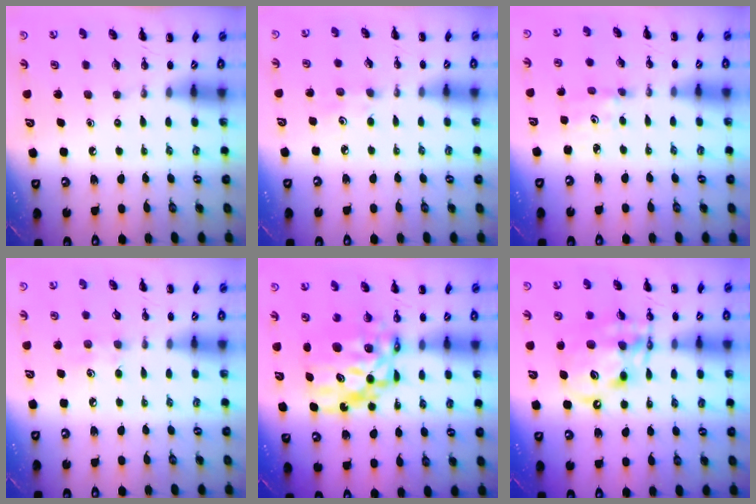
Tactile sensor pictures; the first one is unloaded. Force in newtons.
{"total": 4.0, "press": 3.8, "slide": 1.0}
{"total": 2.4, "press": 2.3, "slide": 0.8}
{"total": 5.2, "press": 5.1, "slide": 1.3}
{"total": 11.8, "press": 11.4, "slide": 3.1}
{"total": 12.3, "press": 11.8, "slide": 3.2}